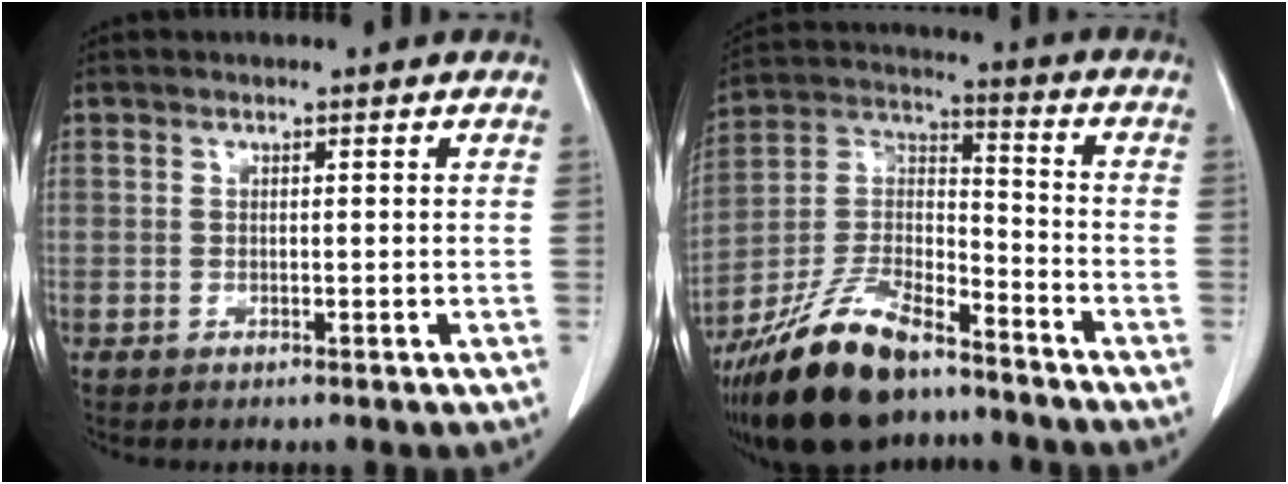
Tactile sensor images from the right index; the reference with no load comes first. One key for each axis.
{"total": 17.9, "fx": -13.5, "fy": 5.8, "fz": 10.2, "tx": -0.220, "ty": -0.001, "tz": -0.248}